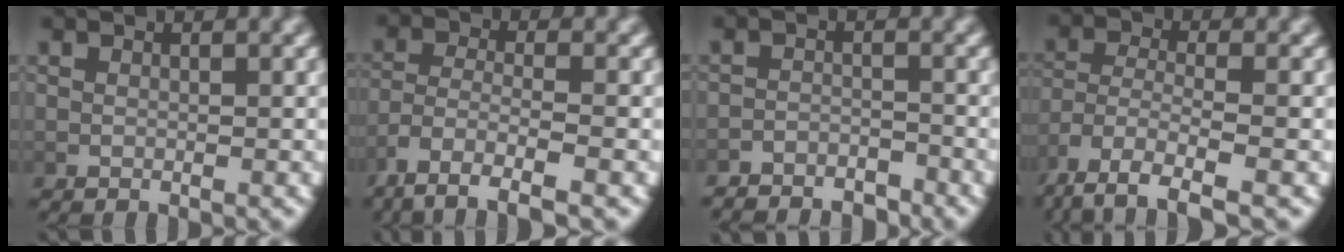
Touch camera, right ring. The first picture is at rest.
{"total": 6.6, "force": [-4.2, 2.5, 4.3], "torque": [-0.091, -0.034, -0.050]}
{"total": 4.4, "force": [-4.3, 0.9, 0.1], "torque": [0.009, -0.013, -0.073]}
{"total": 7.0, "force": [-3.8, 3.5, 4.7], "torque": [-0.112, -0.043, -0.037]}